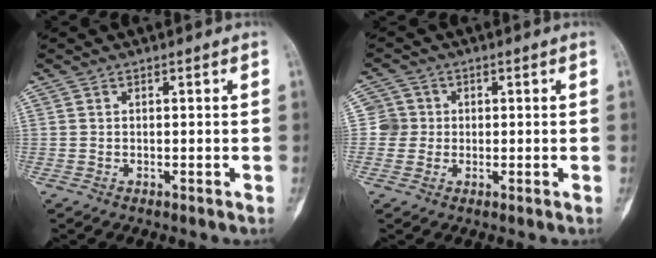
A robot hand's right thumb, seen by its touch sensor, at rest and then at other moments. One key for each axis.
{"total": 3.5, "fx": 0.1, "fy": 3.5, "fz": -0.1, "tx": 0.033, "ty": 0.010, "tz": -0.004}